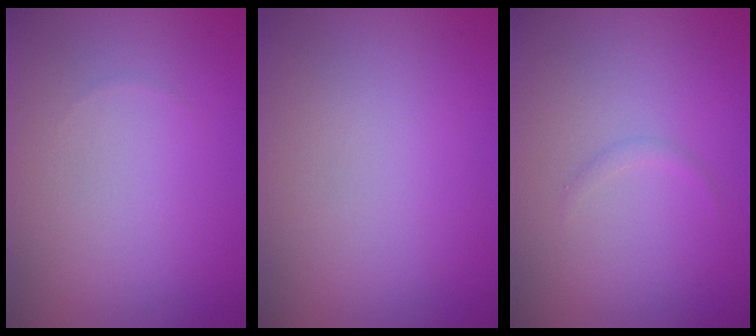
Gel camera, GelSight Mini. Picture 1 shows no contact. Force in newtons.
{"total": 0.0}
{"total": 0.5, "press": 0.5, "slide": 0.0}